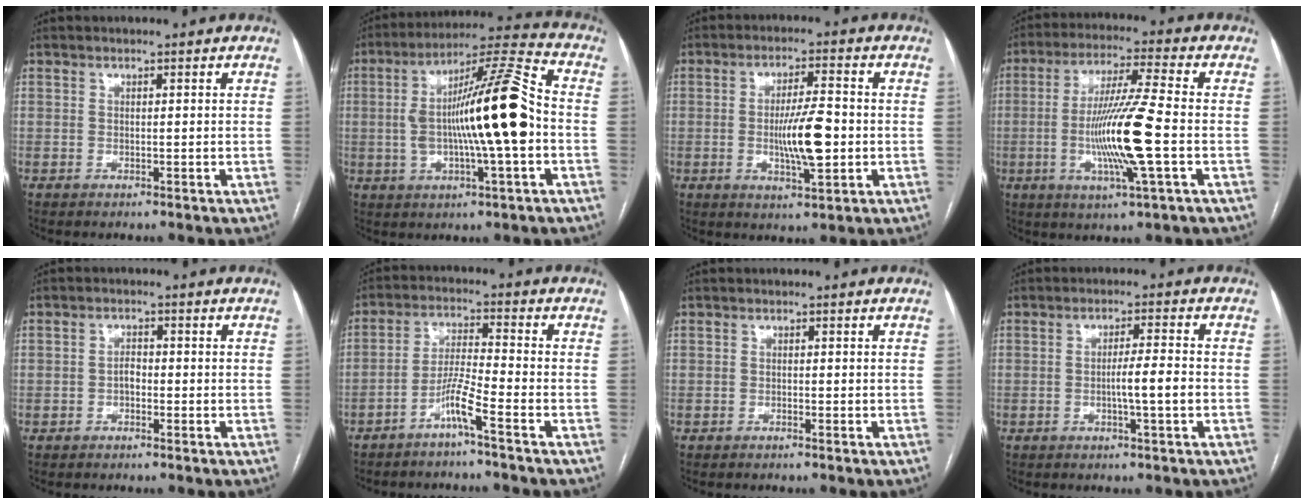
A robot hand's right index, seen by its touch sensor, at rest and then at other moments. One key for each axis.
{"total": 17.0, "fx": -1.1, "fy": 1.5, "fz": 16.9, "tx": -0.291, "ty": 0.021, "tz": -0.022}
{"total": 8.3, "fx": -1.1, "fy": 1.4, "fz": 8.1, "tx": -0.144, "ty": -0.003, "tz": -0.018}
{"total": 13.3, "fx": -2.5, "fy": -0.4, "fz": 13.1, "tx": -0.255, "ty": -0.010, "tz": -0.051}
{"total": 1.7, "fx": -0.6, "fy": 1.2, "fz": 1.0, "tx": -0.011, "ty": 0.009, "tz": -0.009}
{"total": 5.3, "fx": -3.5, "fy": -0.8, "fz": 4.0, "tx": -0.083, "ty": 0.003, "tz": -0.073}
{"total": 0.0}
{"total": 4.5, "fx": -1.1, "fy": -0.2, "fz": 4.4, "tx": -0.070, "ty": 0.001, "tz": -0.020}